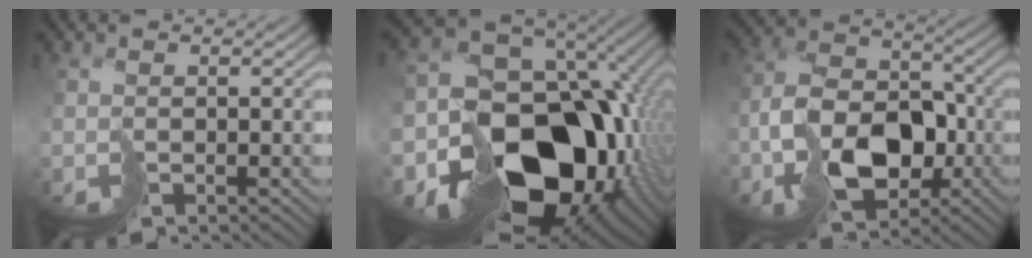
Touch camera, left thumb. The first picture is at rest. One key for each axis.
{"total": 21.5, "fx": -8.0, "fy": 15.2, "fz": 12.9, "tx": -0.247, "ty": -0.034, "tz": -0.100}
{"total": 12.2, "fx": -4.5, "fy": 8.2, "fz": 7.8, "tx": -0.136, "ty": -0.012, "tz": -0.087}